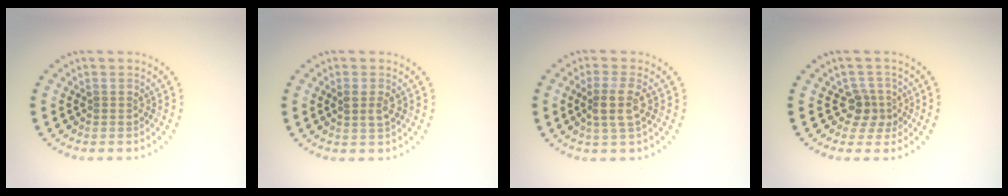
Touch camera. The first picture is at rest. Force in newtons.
{"total": 1.4, "press": 1.4, "slide": 0.5}
{"total": 2.5, "press": 2.0, "slide": 1.4}
{"total": 2.3, "press": 1.7, "slide": 1.5}